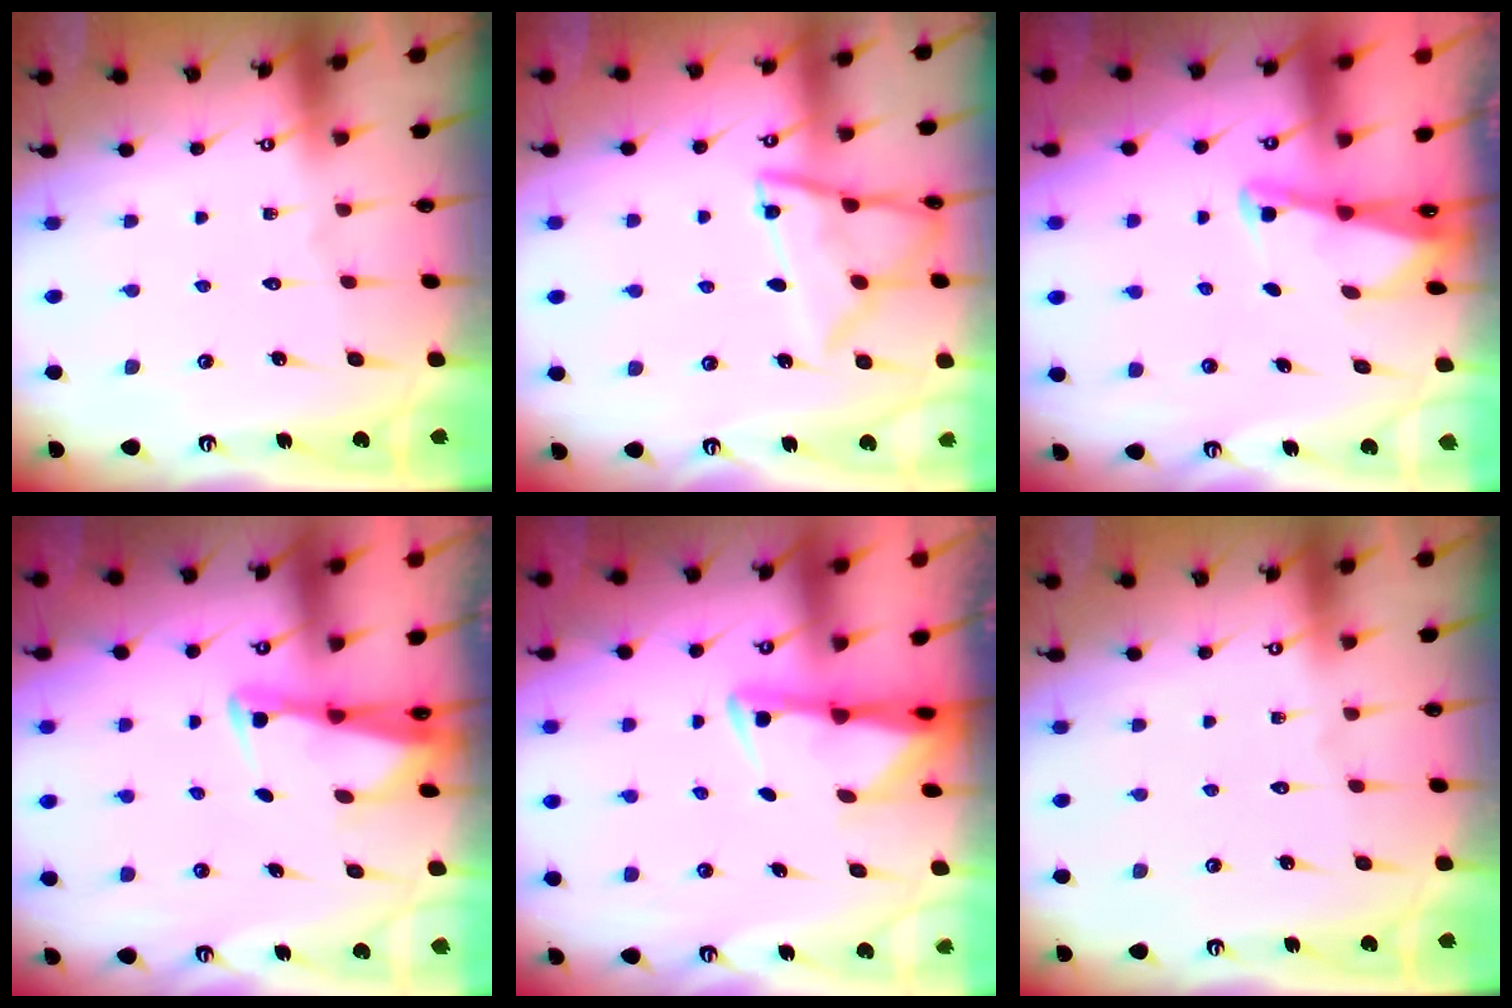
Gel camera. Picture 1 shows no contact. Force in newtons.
{"total": 12.3, "press": 12.3, "slide": 0.7}
{"total": 2.2, "press": 2.2, "slide": 0.3}
{"total": 2.4, "press": 2.3, "slide": 0.5}
{"total": 2.8, "press": 2.8, "slide": 0.6}
{"total": 0.0}